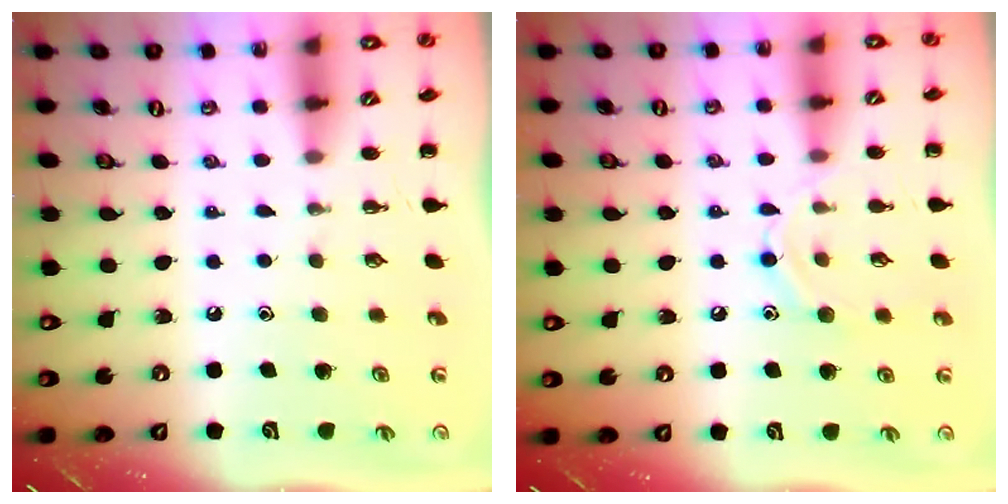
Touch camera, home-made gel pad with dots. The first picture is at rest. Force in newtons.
{"total": 8.2, "press": 8.1, "slide": 1.1}